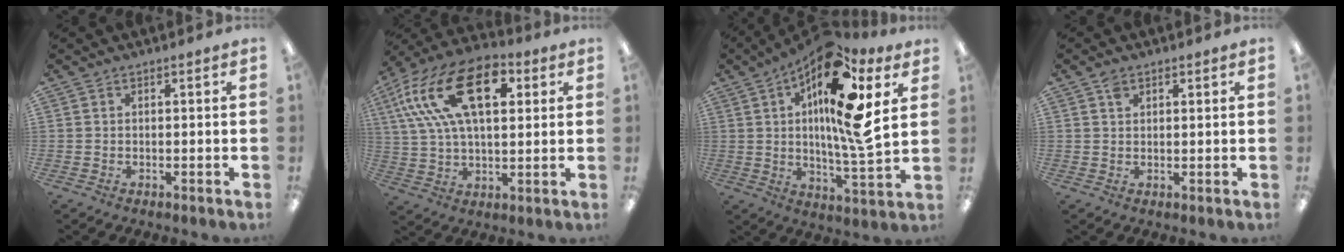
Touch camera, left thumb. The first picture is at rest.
{"total": 21.5, "force": [8.5, 11.7, 15.9], "torque": [-0.310, -0.012, 0.146]}
{"total": 20.2, "force": [8.2, 4.9, 17.8], "torque": [-0.298, -0.043, 0.117]}
{"total": 1.9, "force": [1.1, 1.1, 1.0], "torque": [-0.016, -0.002, 0.019]}